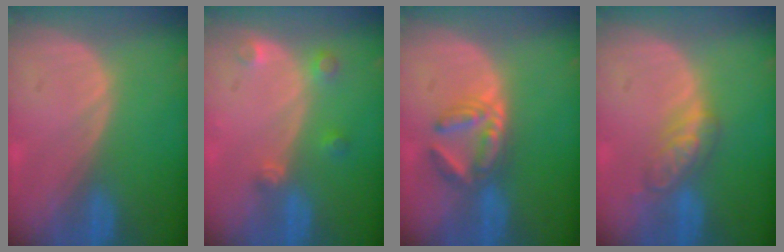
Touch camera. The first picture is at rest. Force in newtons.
{"total": 2.7, "press": 2.7, "slide": 0.3}
{"total": 5.9, "press": 5.3, "slide": 2.5}
{"total": 4.9, "press": 4.9, "slide": 0.5}